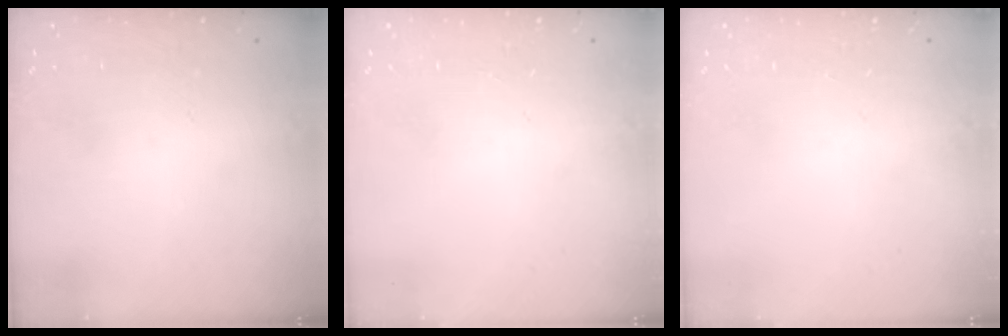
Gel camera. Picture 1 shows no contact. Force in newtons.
{"total": 0.0}
{"total": 0.0}